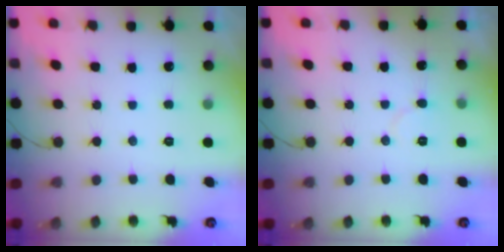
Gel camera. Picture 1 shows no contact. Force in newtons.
{"total": 3.8, "press": 3.7, "slide": 0.4}